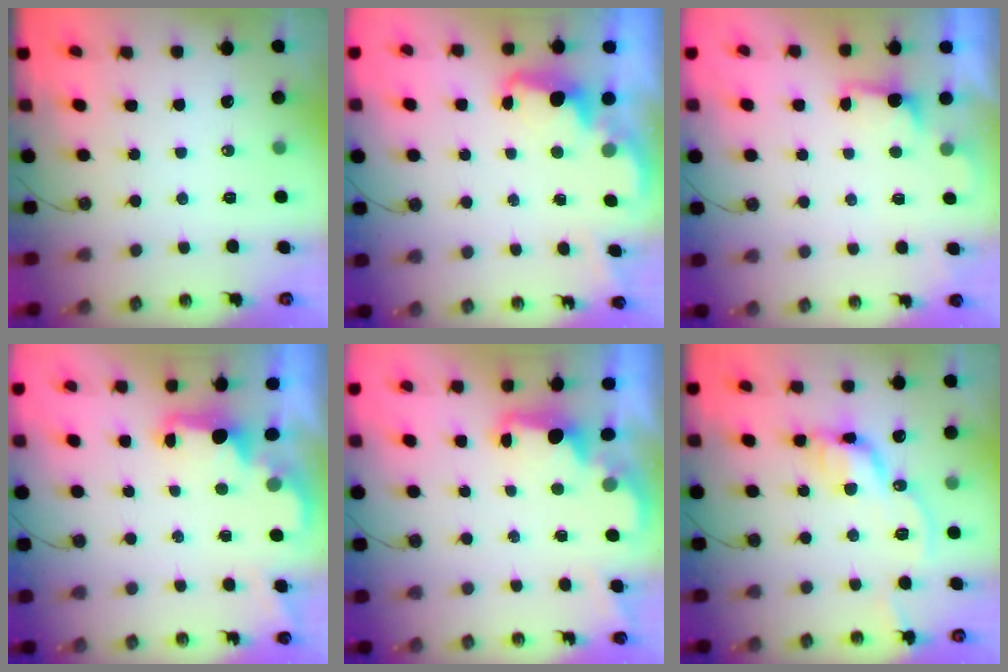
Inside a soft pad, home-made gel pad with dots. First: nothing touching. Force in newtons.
{"total": 2.5, "press": 2.4, "slide": 0.5}
{"total": 1.1, "press": 0.7, "slide": 0.8}
{"total": 2.3, "press": 2.2, "slide": 0.7}
{"total": 2.0, "press": 1.9, "slide": 0.8}
{"total": 11.7, "press": 11.7, "slide": 1.2}